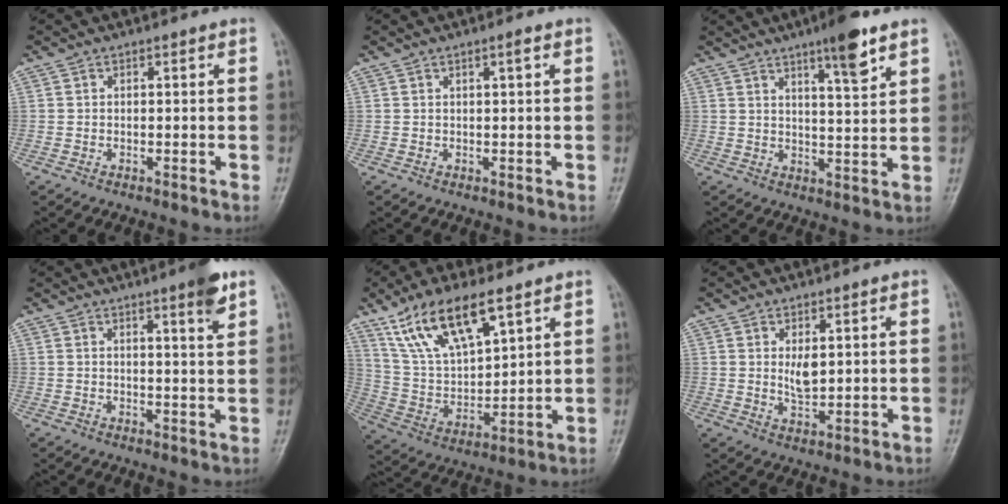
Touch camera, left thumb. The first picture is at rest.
{"total": 1.5, "force": [0.7, 0.1, 1.3], "torque": [-0.023, -0.001, 0.011]}
{"total": 8.4, "force": [5.4, 1.3, 6.3], "torque": [-0.092, -0.031, 0.083]}
{"total": 5.1, "force": [3.2, 0.4, 4.0], "torque": [-0.050, -0.020, 0.043]}
{"total": 16.3, "force": [9.9, 6.3, 11.3], "torque": [-0.191, -0.032, 0.199]}
{"total": 4.0, "force": [1.2, 2.0, 3.3], "torque": [-0.051, -0.015, 0.025]}